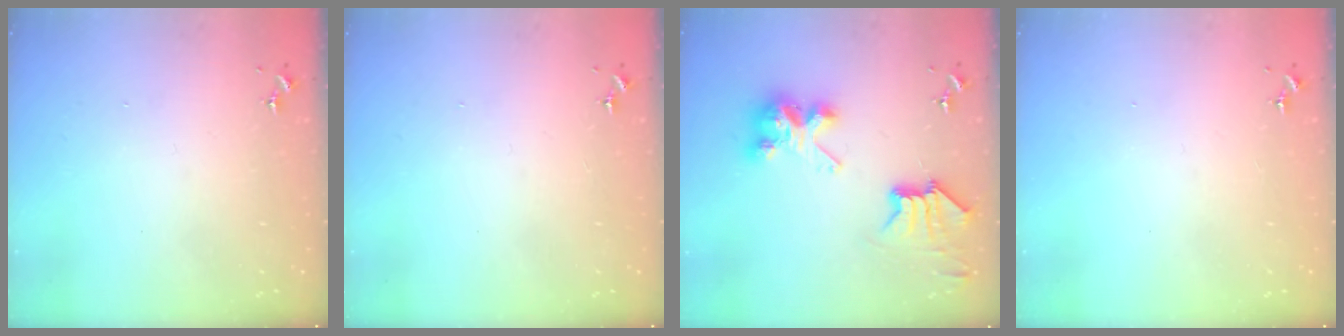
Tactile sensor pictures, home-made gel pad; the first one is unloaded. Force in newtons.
{"total": 0.0}
{"total": 9.2, "press": 9.2, "slide": 0.7}
{"total": 0.0}